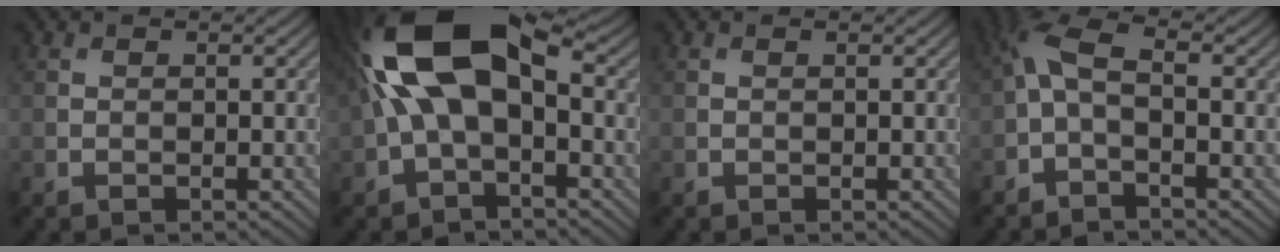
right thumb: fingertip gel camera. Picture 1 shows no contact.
{"total": 13.9, "force": [1.4, 7.3, 11.7], "torque": [-0.241, 0.024, 0.012]}
{"total": 0.0}
{"total": 4.8, "force": [-1.0, 2.0, 4.2], "torque": [-0.099, 0.014, -0.030]}